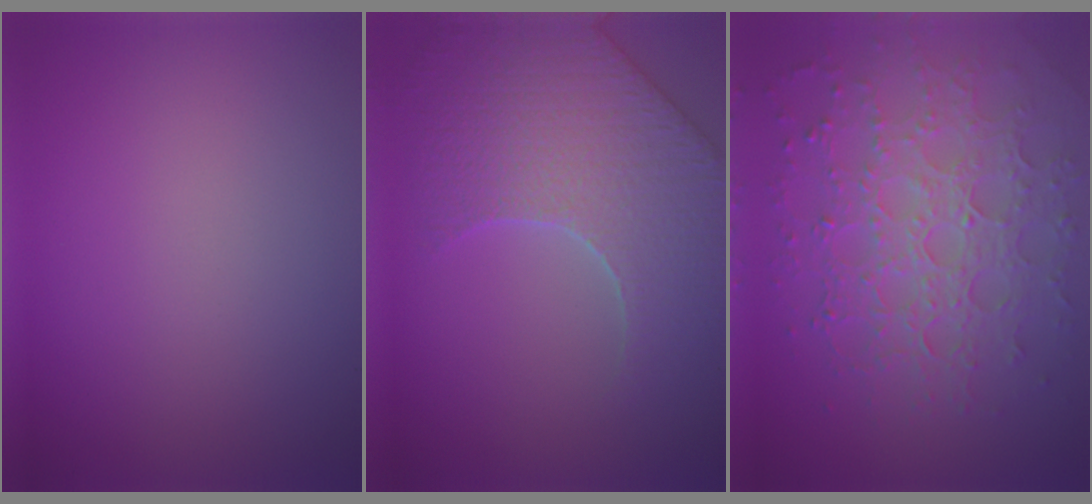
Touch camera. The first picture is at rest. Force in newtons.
{"total": 7.1, "press": 5.9, "slide": 4.0}
{"total": 7.3, "press": 5.2, "slide": 5.0}